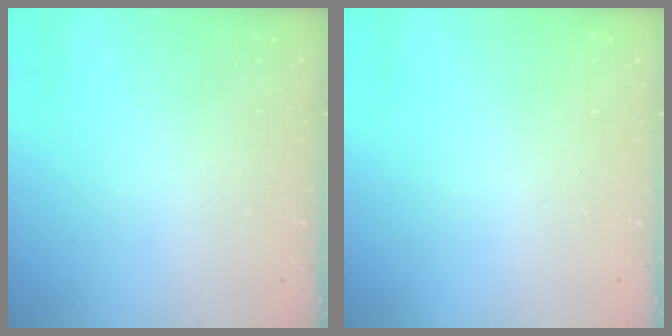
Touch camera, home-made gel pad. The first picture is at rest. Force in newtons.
{"total": 0.0}